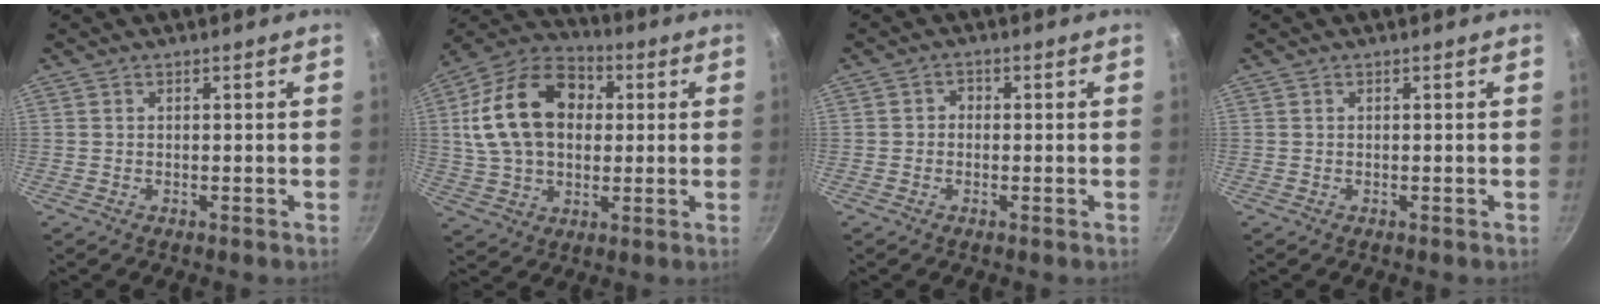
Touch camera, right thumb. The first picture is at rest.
{"total": 20.0, "force": [3.3, 14.1, 13.8], "torque": [-0.225, 0.026, 0.050]}
{"total": 1.7, "force": [-0.4, 1.5, 0.7], "torque": [-0.003, 0.004, -0.011]}
{"total": 0.0}